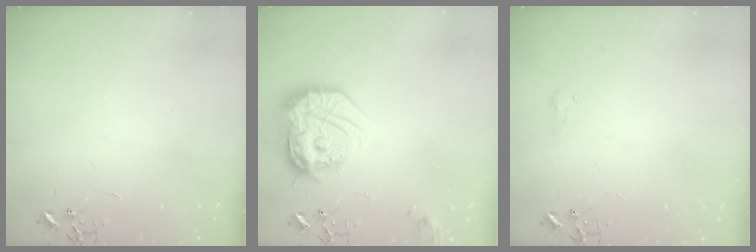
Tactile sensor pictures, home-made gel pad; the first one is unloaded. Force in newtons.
{"total": 19.3, "press": 19.2, "slide": 1.7}
{"total": 4.8, "press": 4.7, "slide": 0.6}